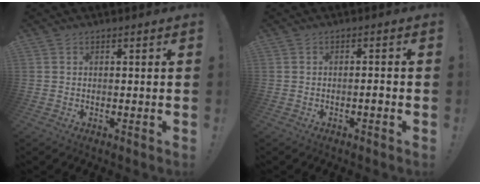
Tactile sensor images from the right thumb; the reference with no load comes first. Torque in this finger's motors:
{"motor_torque": [2.09, 2.92, 1.97, -0.81, 1.01]}